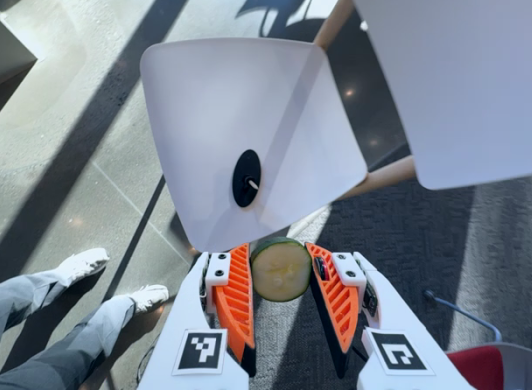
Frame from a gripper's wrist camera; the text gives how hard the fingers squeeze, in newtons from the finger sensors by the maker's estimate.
{"total": 8.8, "left": 8.9, "right": 8.7}